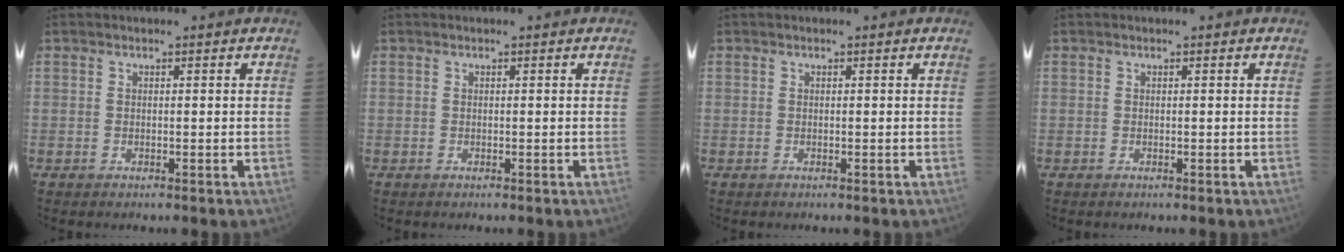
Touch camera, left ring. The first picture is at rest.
{"total": 0.0}
{"total": 0.0}
{"total": 0.0}